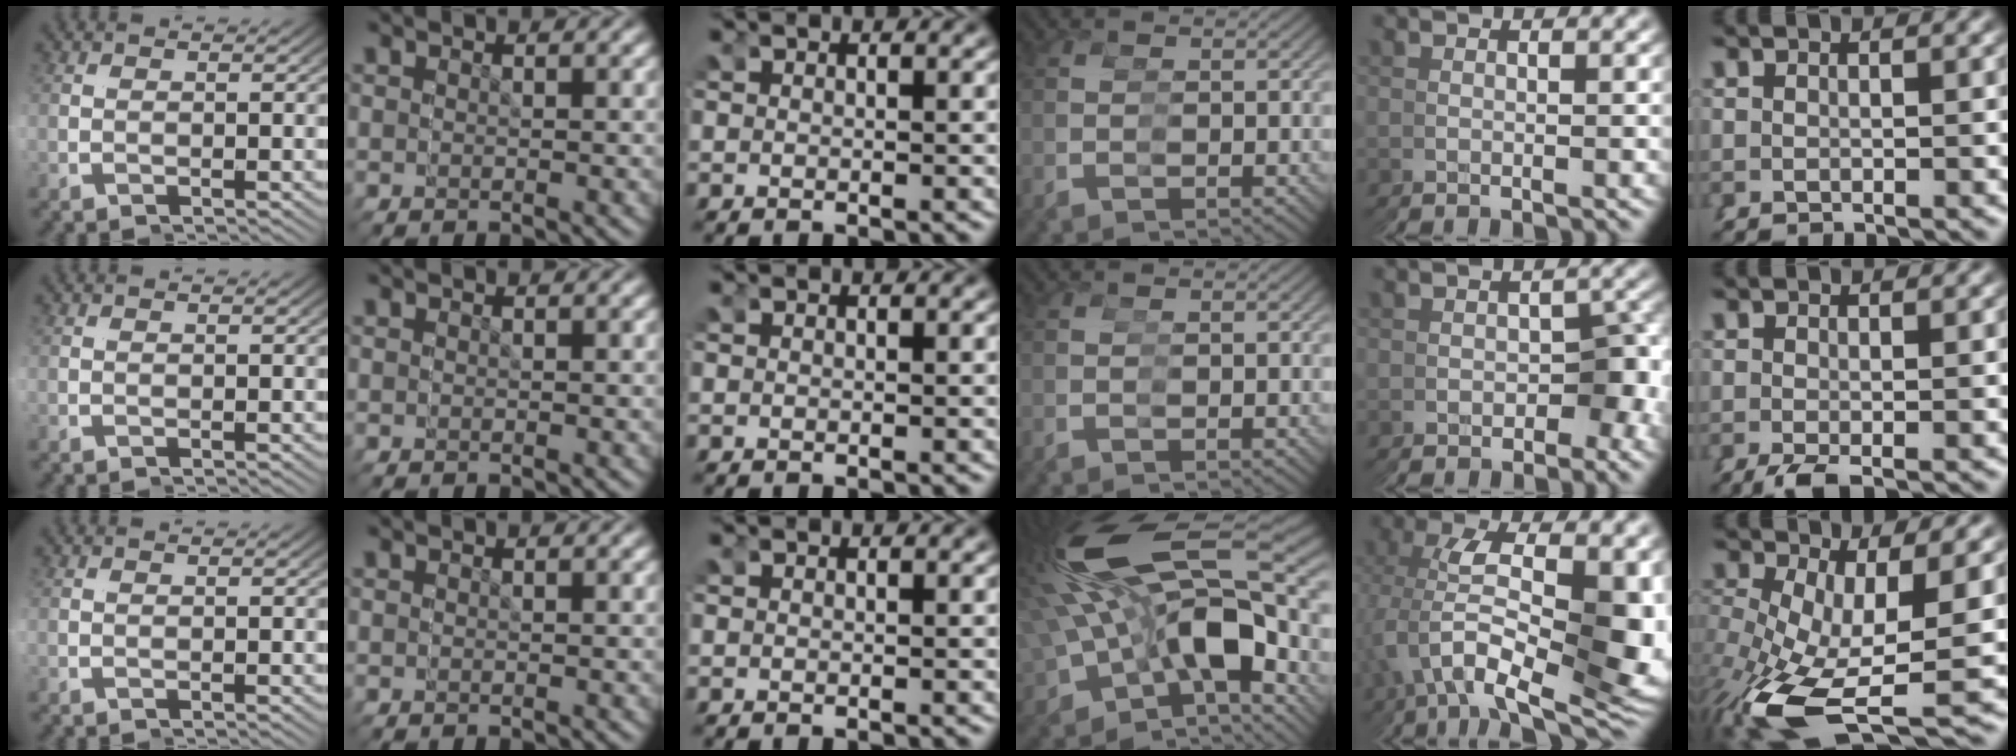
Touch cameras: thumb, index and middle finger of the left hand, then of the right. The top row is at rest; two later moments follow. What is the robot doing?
{"motion": "grasp_and_lifting", "object": "stress ball aka squeeze ball"}